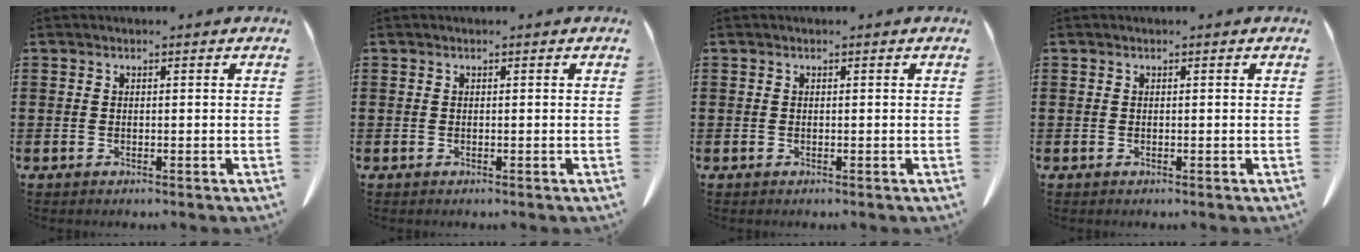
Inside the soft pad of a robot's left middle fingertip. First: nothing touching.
{"total": 0.0}
{"total": 0.0}
{"total": 0.0}